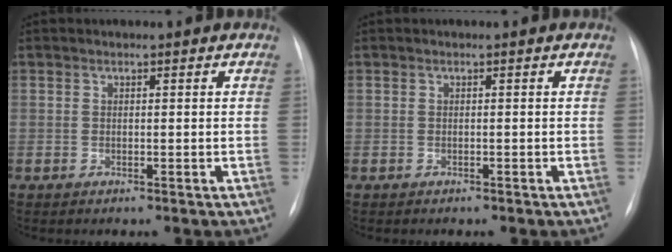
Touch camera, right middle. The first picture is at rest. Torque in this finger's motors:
{"motor_torque": [0.68, -1.04, -0.01, 0.01]}